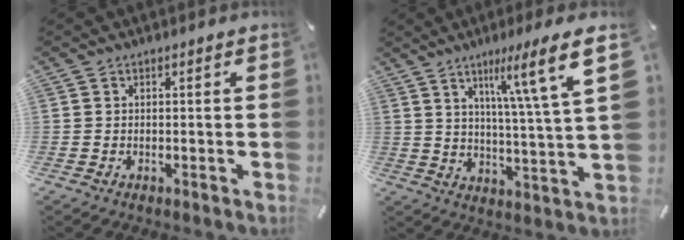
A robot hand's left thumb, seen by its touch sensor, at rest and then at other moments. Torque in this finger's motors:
{"motor_torque": [1.78, 1.80, 1.34, -1.36, 0.49]}